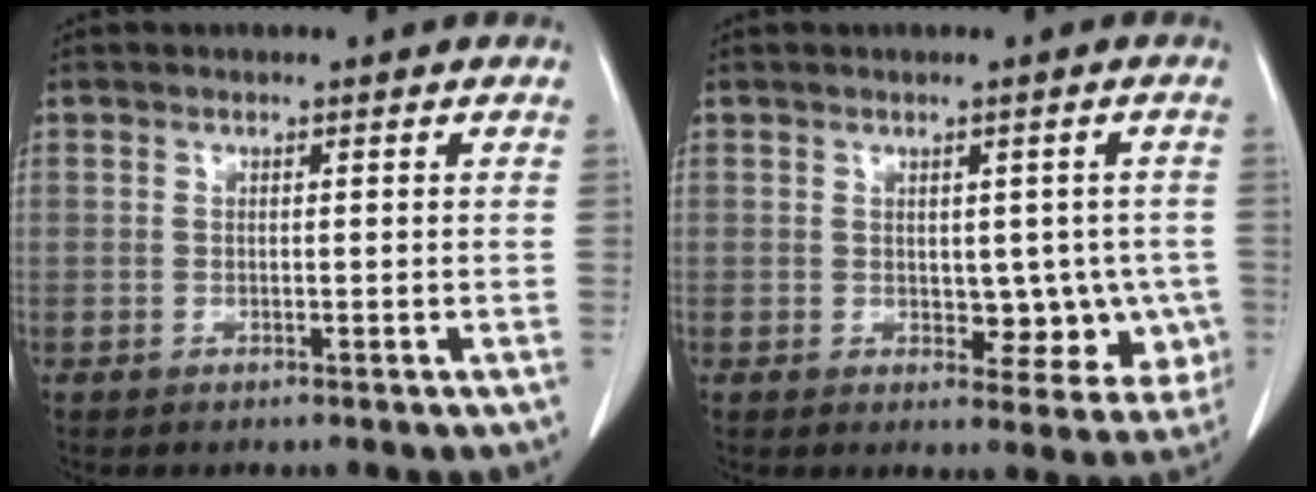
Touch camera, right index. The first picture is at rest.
{"total": 6.7, "force": [-0.6, 4.2, 5.1], "torque": [-0.036, 0.010, 0.003]}